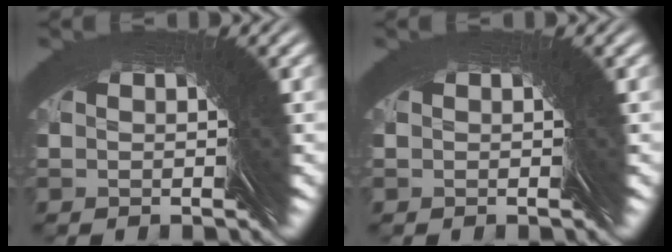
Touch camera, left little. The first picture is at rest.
{"total": 0.0}